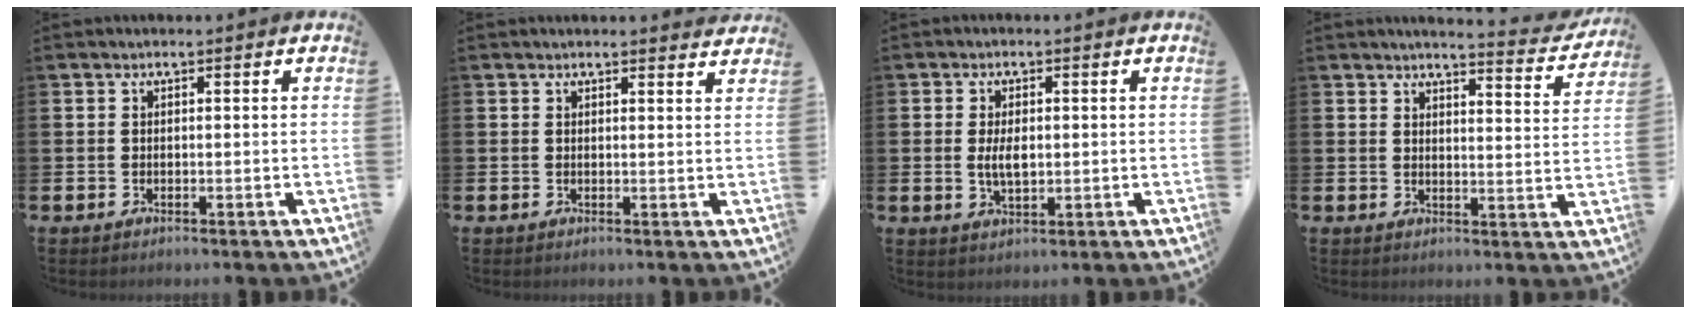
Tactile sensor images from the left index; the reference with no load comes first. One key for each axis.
{"total": 1.5, "fx": 1.5, "fy": 0.1, "fz": 0.0, "tx": 0.012, "ty": -0.010, "tz": 0.025}
{"total": 3.6, "fx": 0.3, "fy": 1.8, "fz": 3.1, "tx": -0.049, "ty": 0.001, "tz": 0.001}
{"total": 4.0, "fx": 4.0, "fy": -0.1, "fz": 0.6, "tx": -0.011, "ty": -0.035, "tz": 0.063}